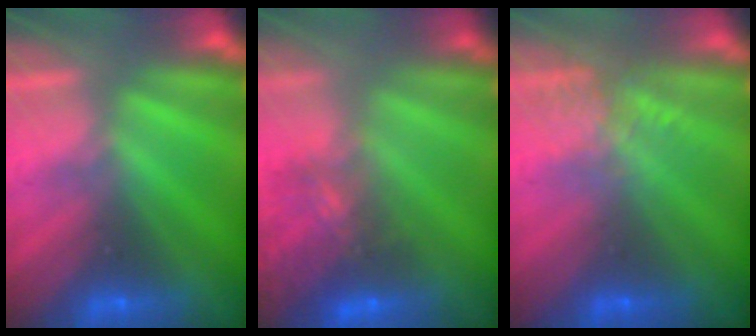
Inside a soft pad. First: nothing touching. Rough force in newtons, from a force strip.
{"total": 8.0}
{"total": 3.0}